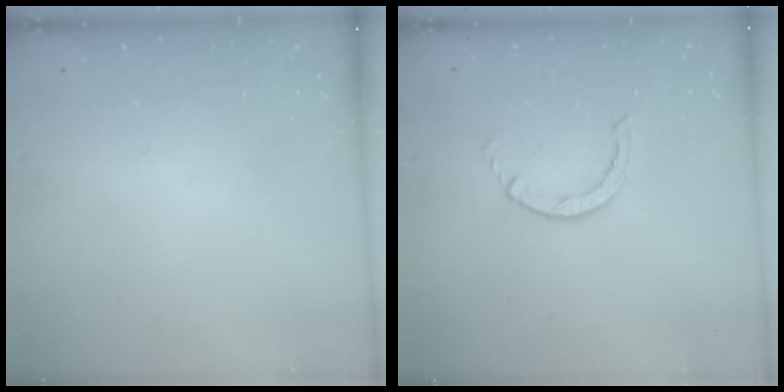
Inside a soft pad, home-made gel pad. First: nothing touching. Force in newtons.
{"total": 0.6, "press": 0.6, "slide": 0.1}